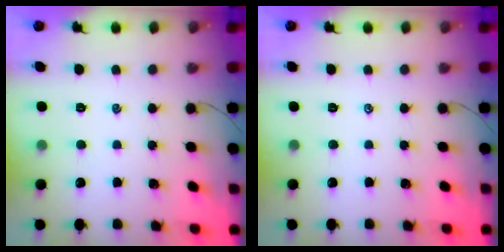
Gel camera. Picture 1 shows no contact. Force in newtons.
{"total": 0.0}